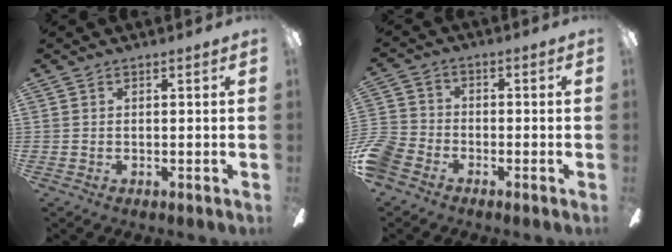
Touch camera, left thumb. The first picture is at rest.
{"total": 7.7, "force": [-4.6, 5.2, 3.3], "torque": [-0.084, 0.028, -0.090]}